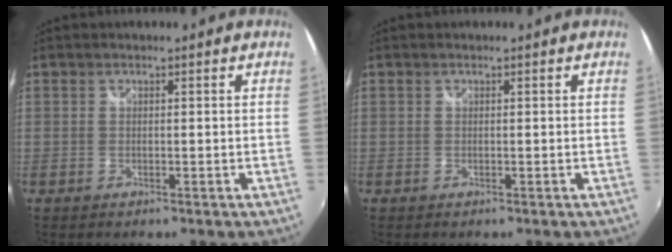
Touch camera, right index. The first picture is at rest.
{"total": 0.0}